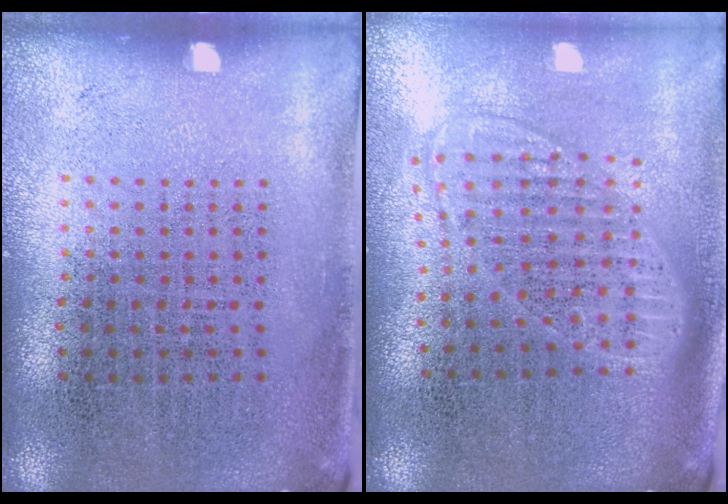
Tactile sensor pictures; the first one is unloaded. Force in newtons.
{"total": 1.7, "press": 1.4, "slide": 1.0}